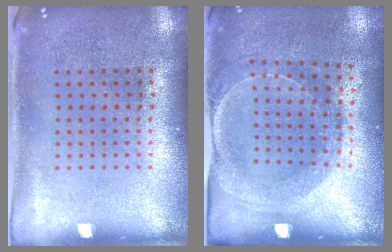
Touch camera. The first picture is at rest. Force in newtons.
{"total": 1.5, "press": 1.5, "slide": 0.4}